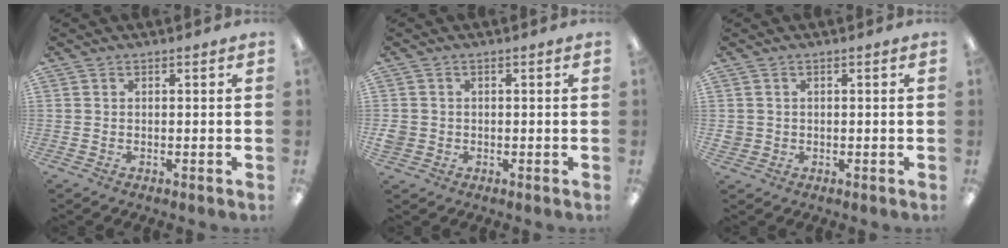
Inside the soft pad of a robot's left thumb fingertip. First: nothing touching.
{"total": 2.5, "force": [-0.2, 2.3, 1.0], "torque": [-0.018, 0.004, -0.005]}
{"total": 1.9, "force": [0.3, 1.8, 0.7], "torque": [-0.015, 0.005, 0.005]}